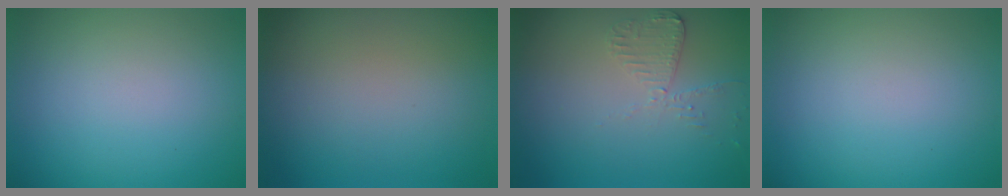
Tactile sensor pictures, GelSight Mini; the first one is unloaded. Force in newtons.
{"total": 0.0}
{"total": 2.0, "press": 2.0, "slide": 0.3}
{"total": 0.0}